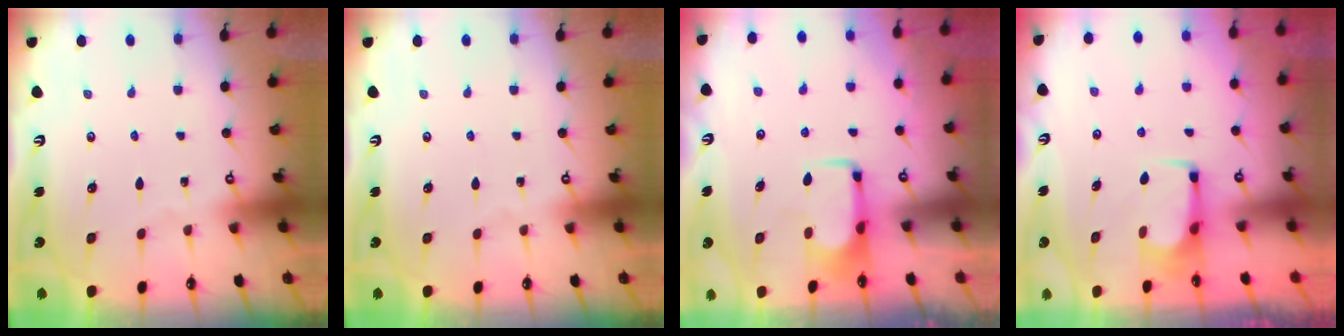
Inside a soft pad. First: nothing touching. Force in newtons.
{"total": 0.0}
{"total": 2.0, "press": 2.0, "slide": 0.4}
{"total": 2.3, "press": 2.3, "slide": 0.4}